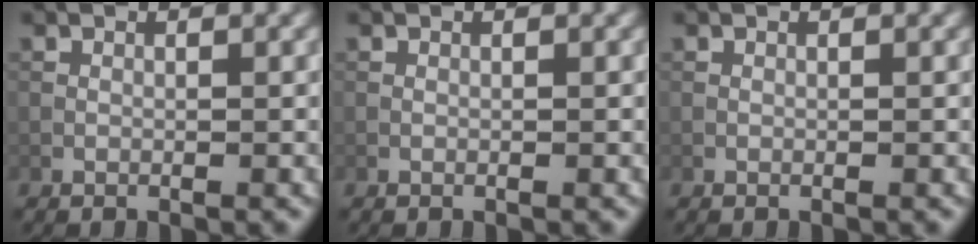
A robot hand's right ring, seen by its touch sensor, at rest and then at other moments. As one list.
[{"total": 0.0}, {"total": 0.0}]